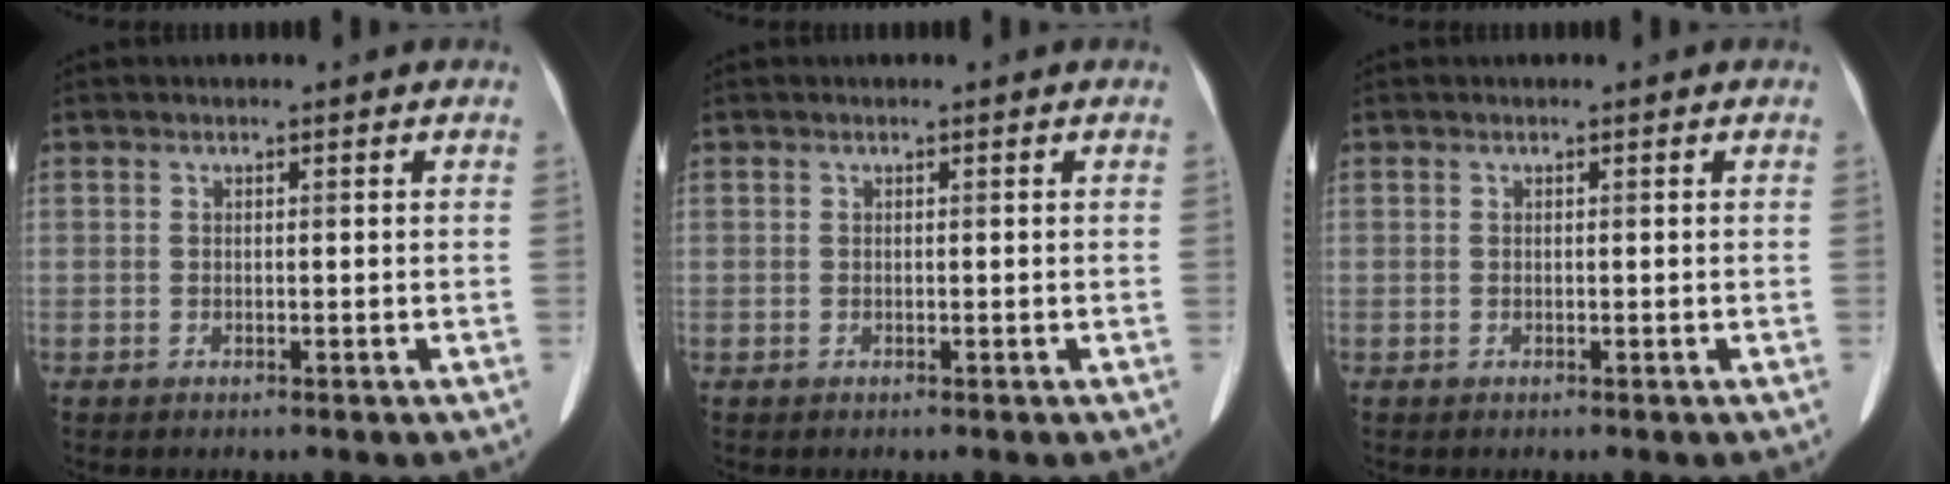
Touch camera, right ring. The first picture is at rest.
{"total": 0.0}
{"total": 0.0}